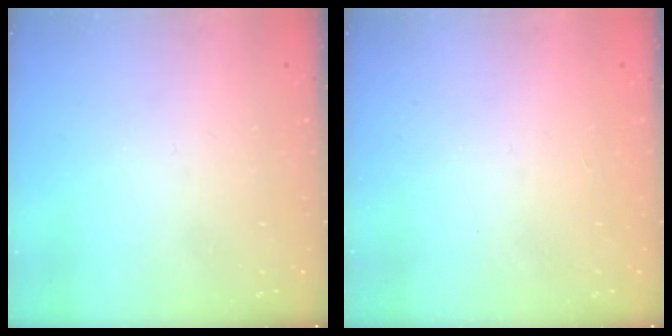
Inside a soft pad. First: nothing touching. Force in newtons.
{"total": 1.2, "press": 1.2, "slide": 0.1}